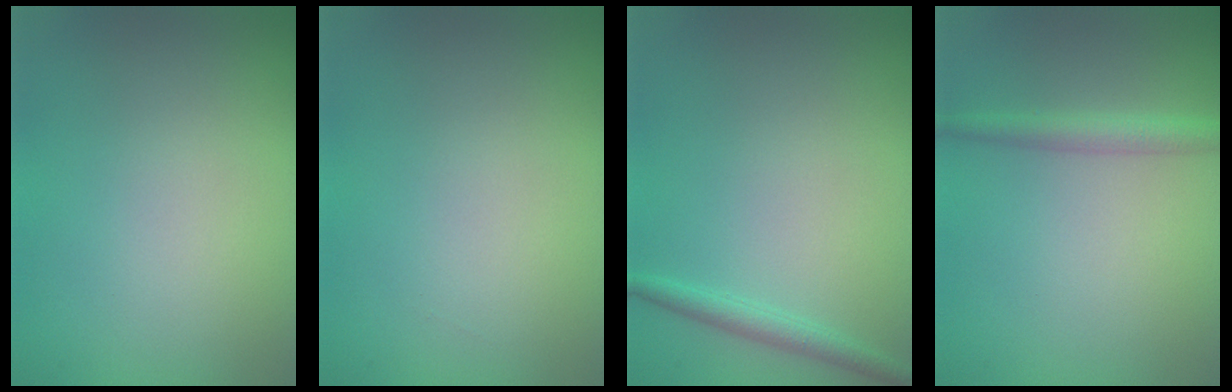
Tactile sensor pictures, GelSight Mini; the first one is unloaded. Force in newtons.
{"total": 0.0}
{"total": 1.6, "press": 1.6, "slide": 0.0}
{"total": 2.2, "press": 2.2, "slide": 0.1}